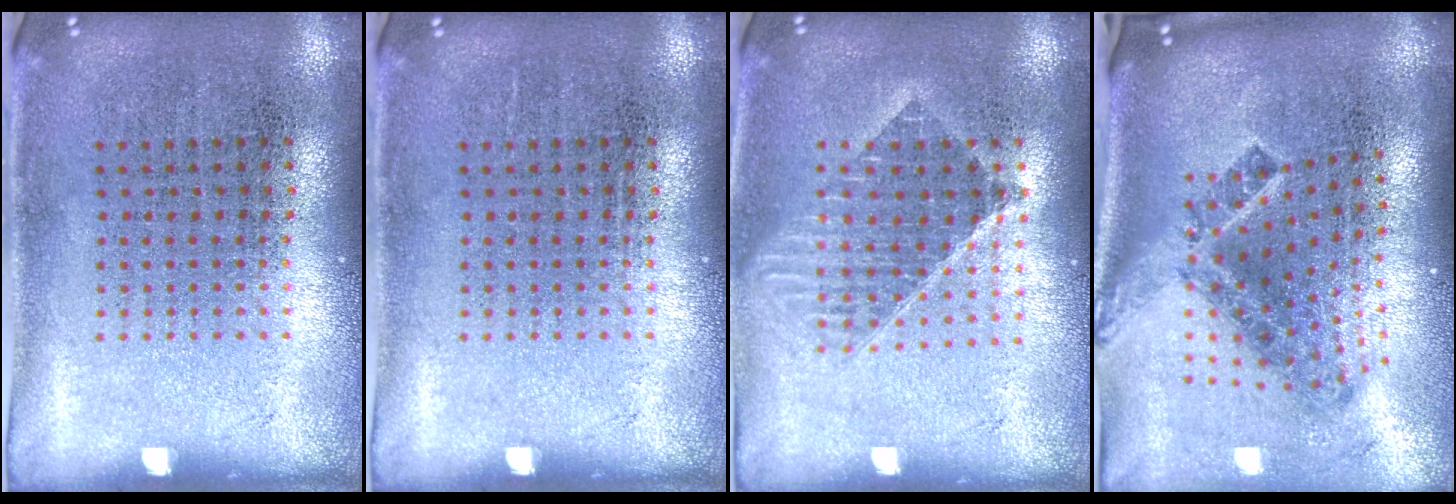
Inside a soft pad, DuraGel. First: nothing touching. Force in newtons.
{"total": 0.0}
{"total": 1.5, "press": 1.3, "slide": 0.8}
{"total": 2.2, "press": 1.4, "slide": 1.7}